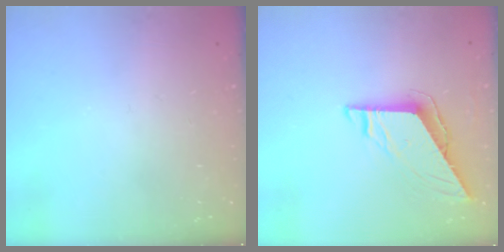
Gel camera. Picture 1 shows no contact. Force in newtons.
{"total": 7.7, "press": 7.6, "slide": 0.6}